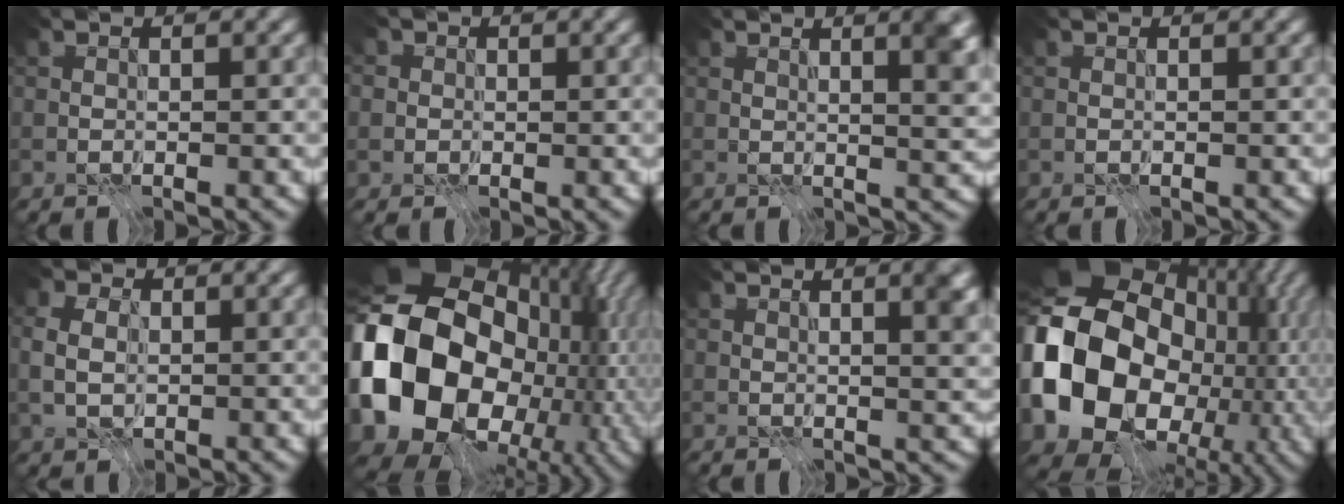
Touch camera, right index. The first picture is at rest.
{"total": 2.4, "force": [0.9, 2.1, 0.7], "torque": [0.006, 0.014, -0.004]}
{"total": 4.1, "force": [1.9, 0.9, 3.6], "torque": [-0.037, 0.002, 0.031]}
{"total": 0.0}
{"total": 3.7, "force": [0.4, 2.8, 2.5], "torque": [-0.043, 0.014, -0.004]}
{"total": 19.1, "force": [-1.4, 14.6, 12.2], "torque": [-0.260, -0.005, -0.010]}
{"total": 3.3, "force": [1.5, 0.6, 2.8], "torque": [-0.036, 0.003, 0.025]}
{"total": 17.2, "force": [-0.6, 13.9, 10.1], "torque": [-0.201, -0.007, -0.010]}